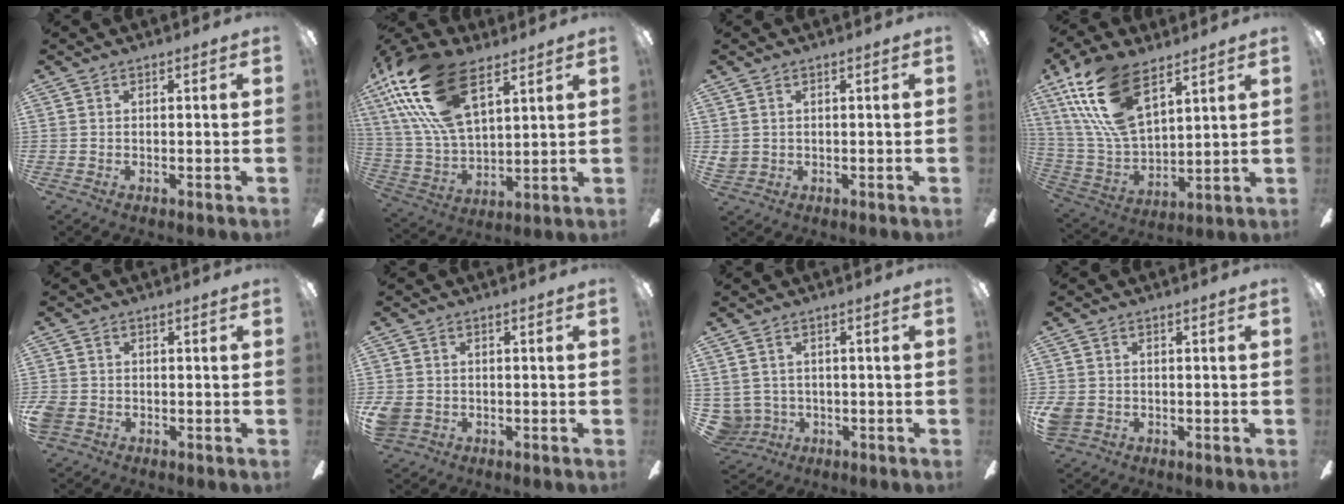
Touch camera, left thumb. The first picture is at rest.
{"total": 22.8, "force": [12.2, 10.9, 15.9], "torque": [-0.343, -0.037, 0.214]}
{"total": 1.8, "force": [0.3, 1.7, 0.6], "torque": [-0.015, 0.004, 0.003]}
{"total": 20.3, "force": [11.6, 9.6, 13.7], "torque": [-0.318, -0.039, 0.207]}
{"total": 3.2, "force": [-1.4, 2.5, 1.3], "torque": [-0.033, 0.006, -0.029]}
{"total": 4.3, "force": [-1.5, 3.6, 1.7], "torque": [-0.048, 0.008, -0.030]}
{"total": 3.9, "force": [-0.1, 3.9, 0.3], "torque": [-0.033, -0.003, -0.002]}
{"total": 3.9, "force": [-1.3, 3.2, 1.6], "torque": [-0.039, 0.007, -0.025]}